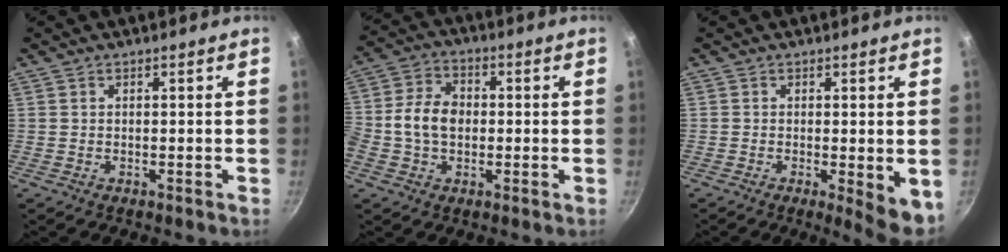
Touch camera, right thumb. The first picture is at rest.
{"total": 10.5, "force": [-0.5, 7.7, 7.1], "torque": [-0.117, 0.024, -0.028]}
{"total": 5.9, "force": [-1.0, 1.6, 5.6], "torque": [-0.063, -0.008, -0.008]}